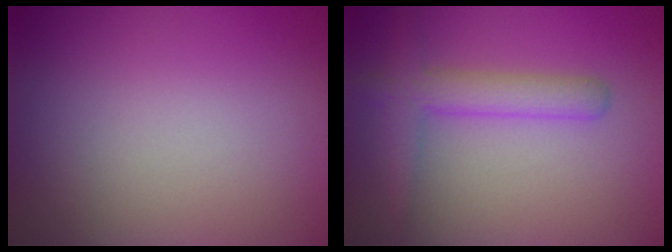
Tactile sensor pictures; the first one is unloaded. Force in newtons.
{"total": 3.1, "press": 3.1, "slide": 0.1}